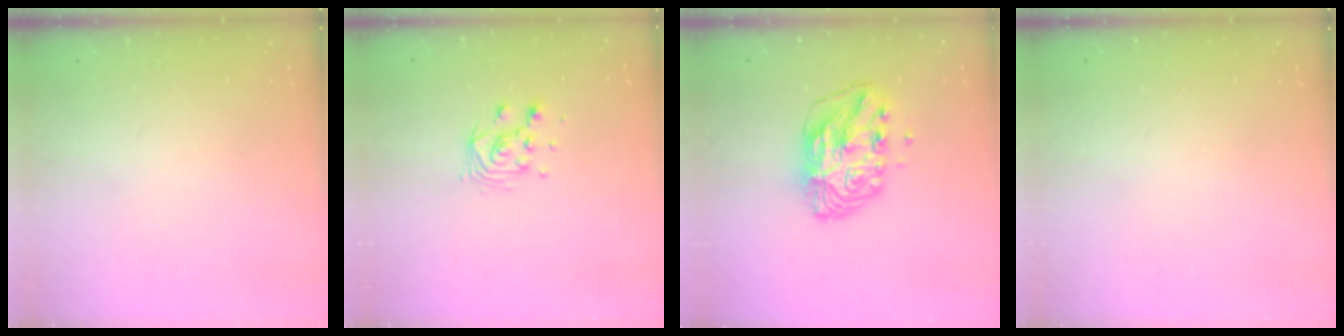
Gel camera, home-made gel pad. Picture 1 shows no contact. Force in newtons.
{"total": 6.4, "press": 6.4, "slide": 0.3}
{"total": 11.3, "press": 11.2, "slide": 1.6}
{"total": 0.0}